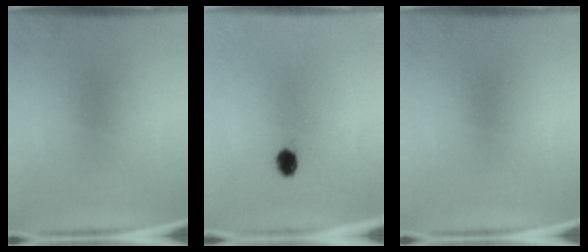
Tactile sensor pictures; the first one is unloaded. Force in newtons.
{"total": 2.9}
{"total": 0.0}